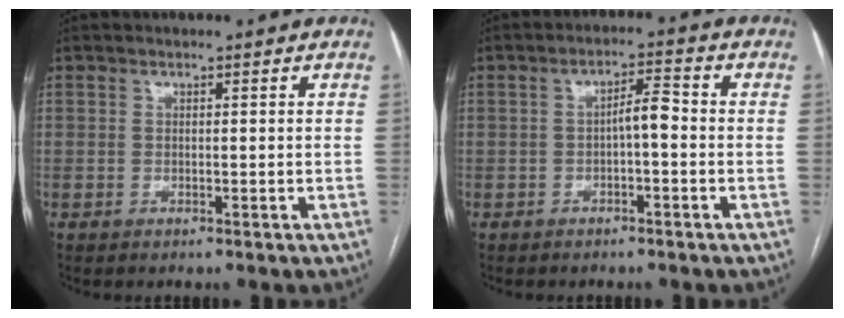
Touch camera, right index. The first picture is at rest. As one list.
[{"total": 3.6, "force": [-0.4, 0.9, 3.4], "torque": [-0.054, 0.015, -0.006]}]